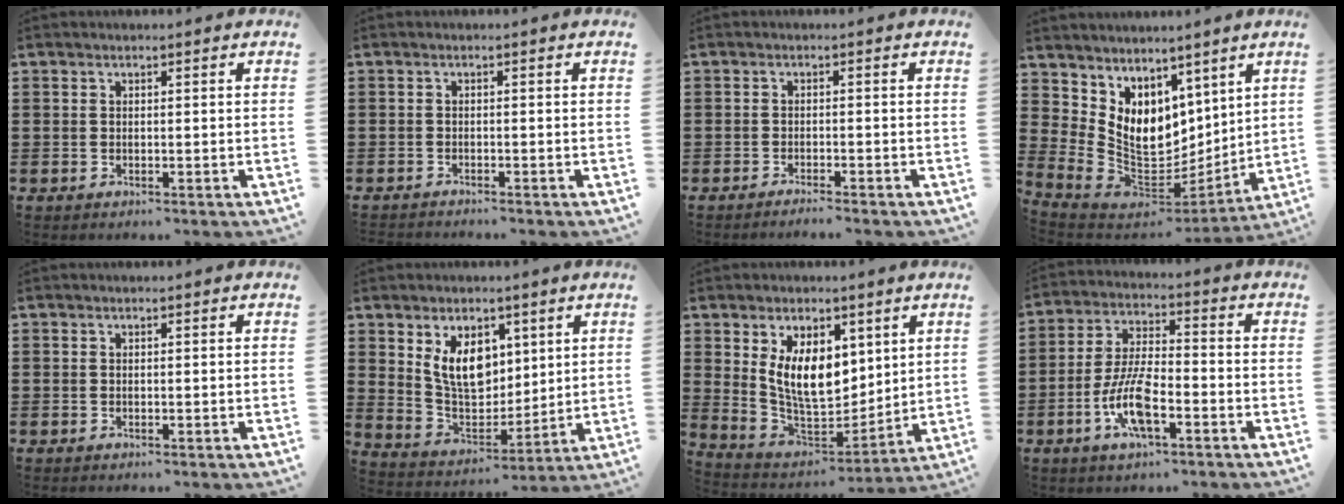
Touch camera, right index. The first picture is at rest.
{"total": 1.1, "force": [-1.1, -0.2, -0.1], "torque": [-0.001, 0.000, -0.023]}
{"total": 1.7, "force": [-1.6, -0.3, 0.3], "torque": [-0.006, 0.000, -0.032]}
{"total": 9.5, "force": [3.9, 7.4, 4.5], "torque": [-0.123, -0.042, 0.081]}
{"total": 0.0}
{"total": 8.8, "force": [3.6, 5.9, 5.5], "torque": [-0.118, 0.002, 0.065]}
{"total": 9.4, "force": [3.4, 5.8, 6.5], "torque": [-0.147, -0.006, 0.062]}
{"total": 9.4, "force": [-3.6, 3.2, 8.1], "torque": [-0.186, -0.011, -0.070]}